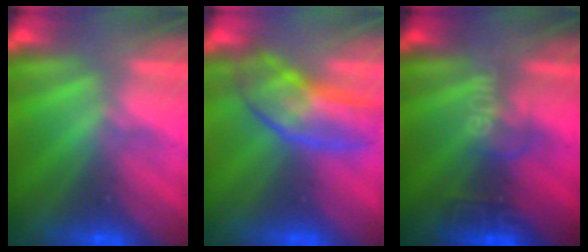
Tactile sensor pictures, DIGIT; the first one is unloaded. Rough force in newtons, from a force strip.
{"total": 2.8}
{"total": 2.8}